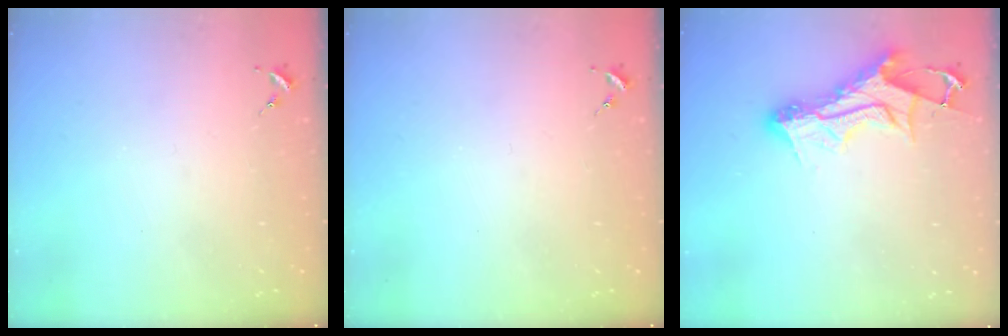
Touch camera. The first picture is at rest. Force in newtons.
{"total": 0.0}
{"total": 12.7, "press": 12.6, "slide": 1.1}